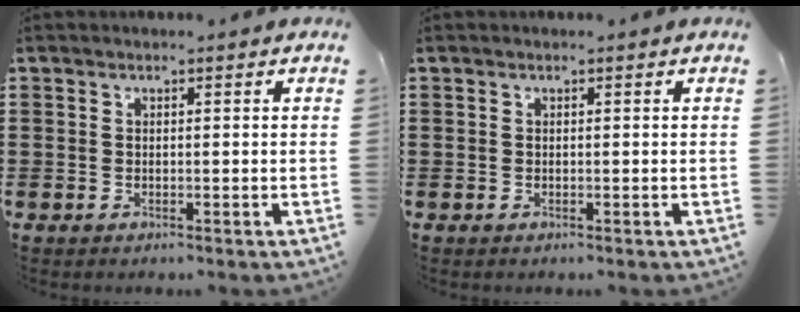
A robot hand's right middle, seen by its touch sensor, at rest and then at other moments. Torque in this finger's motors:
{"motor_torque": [0.00, 0.00, 0.00, 0.00]}